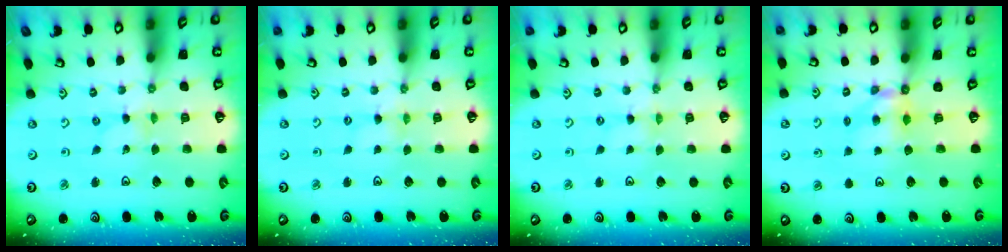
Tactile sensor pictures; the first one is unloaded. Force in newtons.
{"total": 2.7, "press": 2.7, "slide": 0.4}
{"total": 0.0}
{"total": 6.5, "press": 6.5, "slide": 0.1}